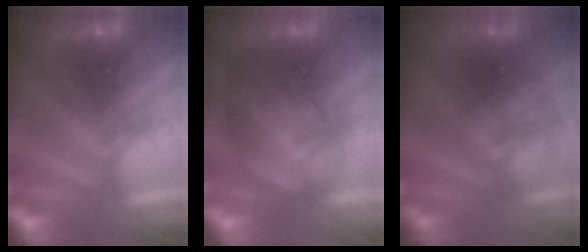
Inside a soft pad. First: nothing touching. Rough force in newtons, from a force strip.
{"total": 7.4}
{"total": 2.3}